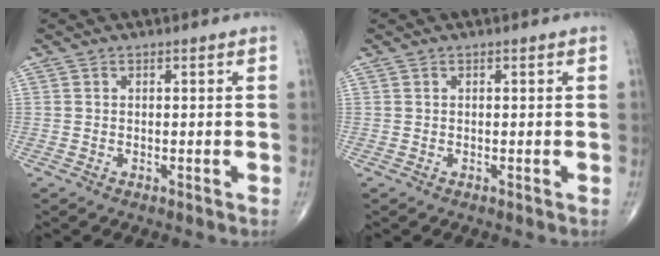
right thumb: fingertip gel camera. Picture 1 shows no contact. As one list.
[{"total": 0.0}]